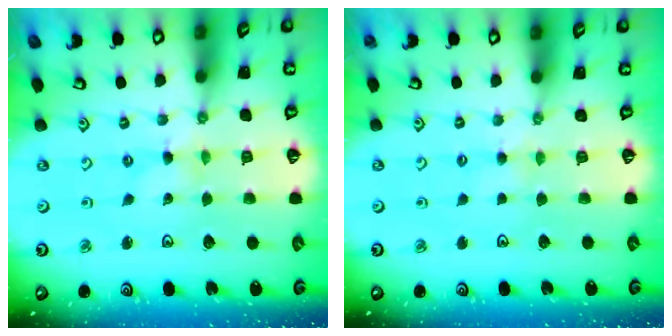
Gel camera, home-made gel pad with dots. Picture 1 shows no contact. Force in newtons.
{"total": 2.8, "press": 2.8, "slide": 0.4}